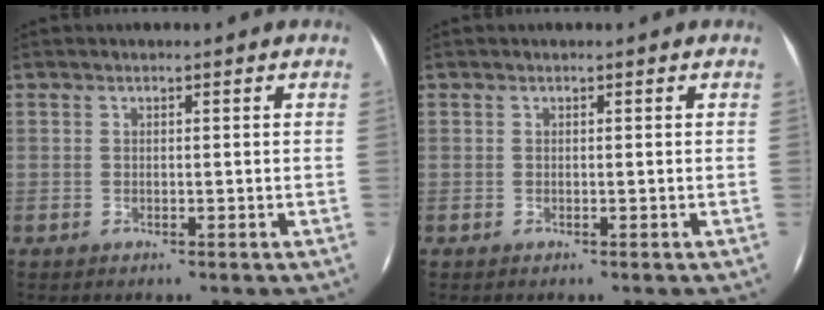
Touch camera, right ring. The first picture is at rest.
{"total": 0.0}